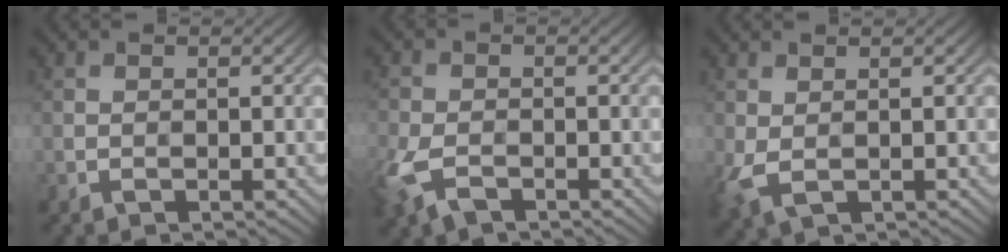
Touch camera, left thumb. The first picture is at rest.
{"total": 7.0, "force": [-3.4, 3.9, 4.7], "torque": [-0.122, -0.025, -0.063]}
{"total": 3.6, "force": [-0.3, 2.1, 2.9], "torque": [-0.073, -0.011, 0.001]}